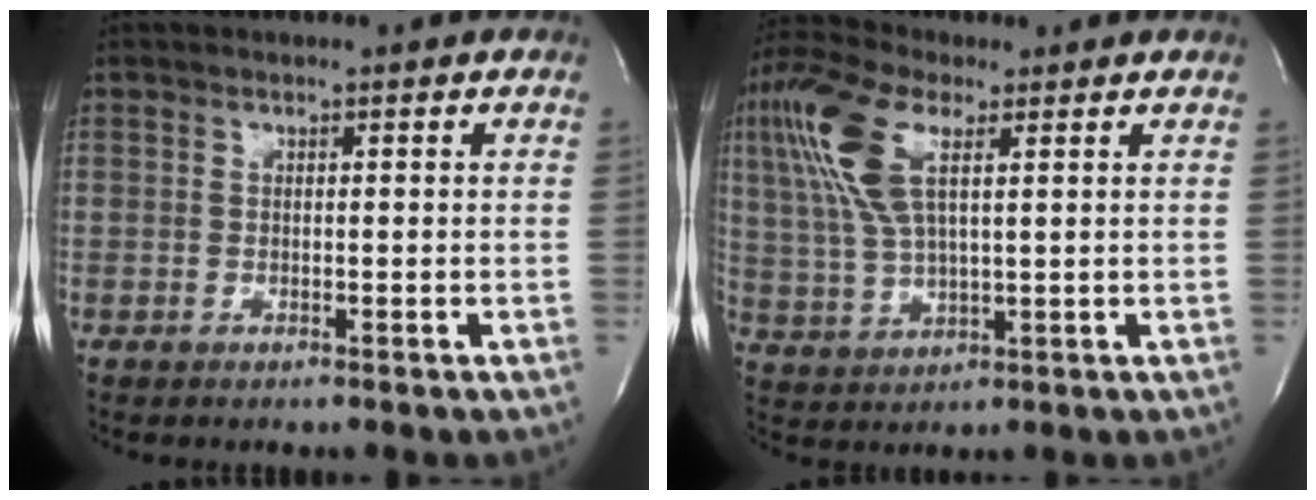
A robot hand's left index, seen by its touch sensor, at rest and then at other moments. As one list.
[{"total": 10.6, "force": [4.2, 3.4, 9.2], "torque": [-0.223, 0.022, 0.085]}]